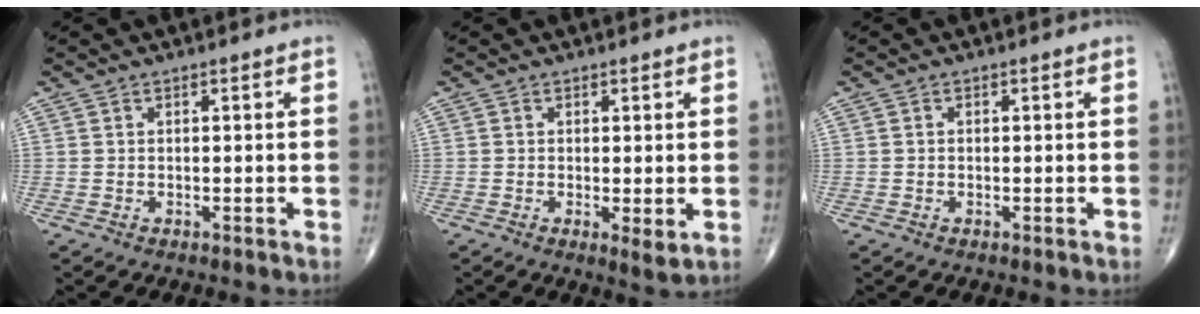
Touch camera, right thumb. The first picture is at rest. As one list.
[{"total": 2.7, "force": [-0.2, 0.7, 2.6], "torque": [-0.046, -0.013, -0.006]}, {"total": 0.0}]